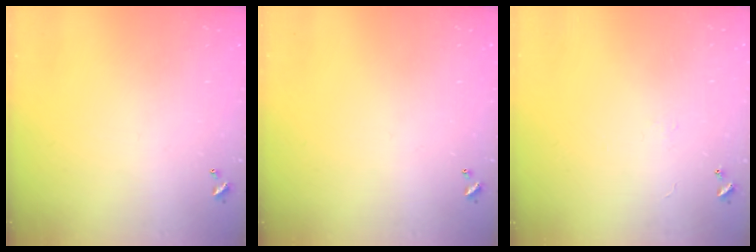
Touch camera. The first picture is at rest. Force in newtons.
{"total": 0.0}
{"total": 0.6, "press": 0.5, "slide": 0.4}